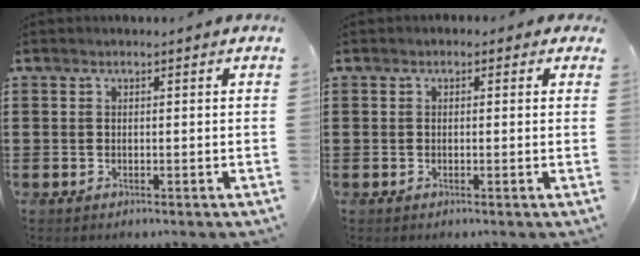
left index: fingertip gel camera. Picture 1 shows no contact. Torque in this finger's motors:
{"motor_torque": [2.14, 0.00, 0.28, 0.05]}